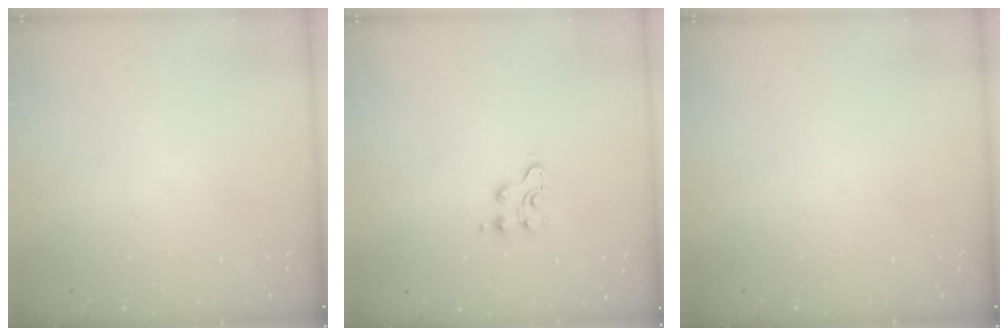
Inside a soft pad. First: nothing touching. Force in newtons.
{"total": 4.1, "press": 4.1, "slide": 0.5}
{"total": 0.0}